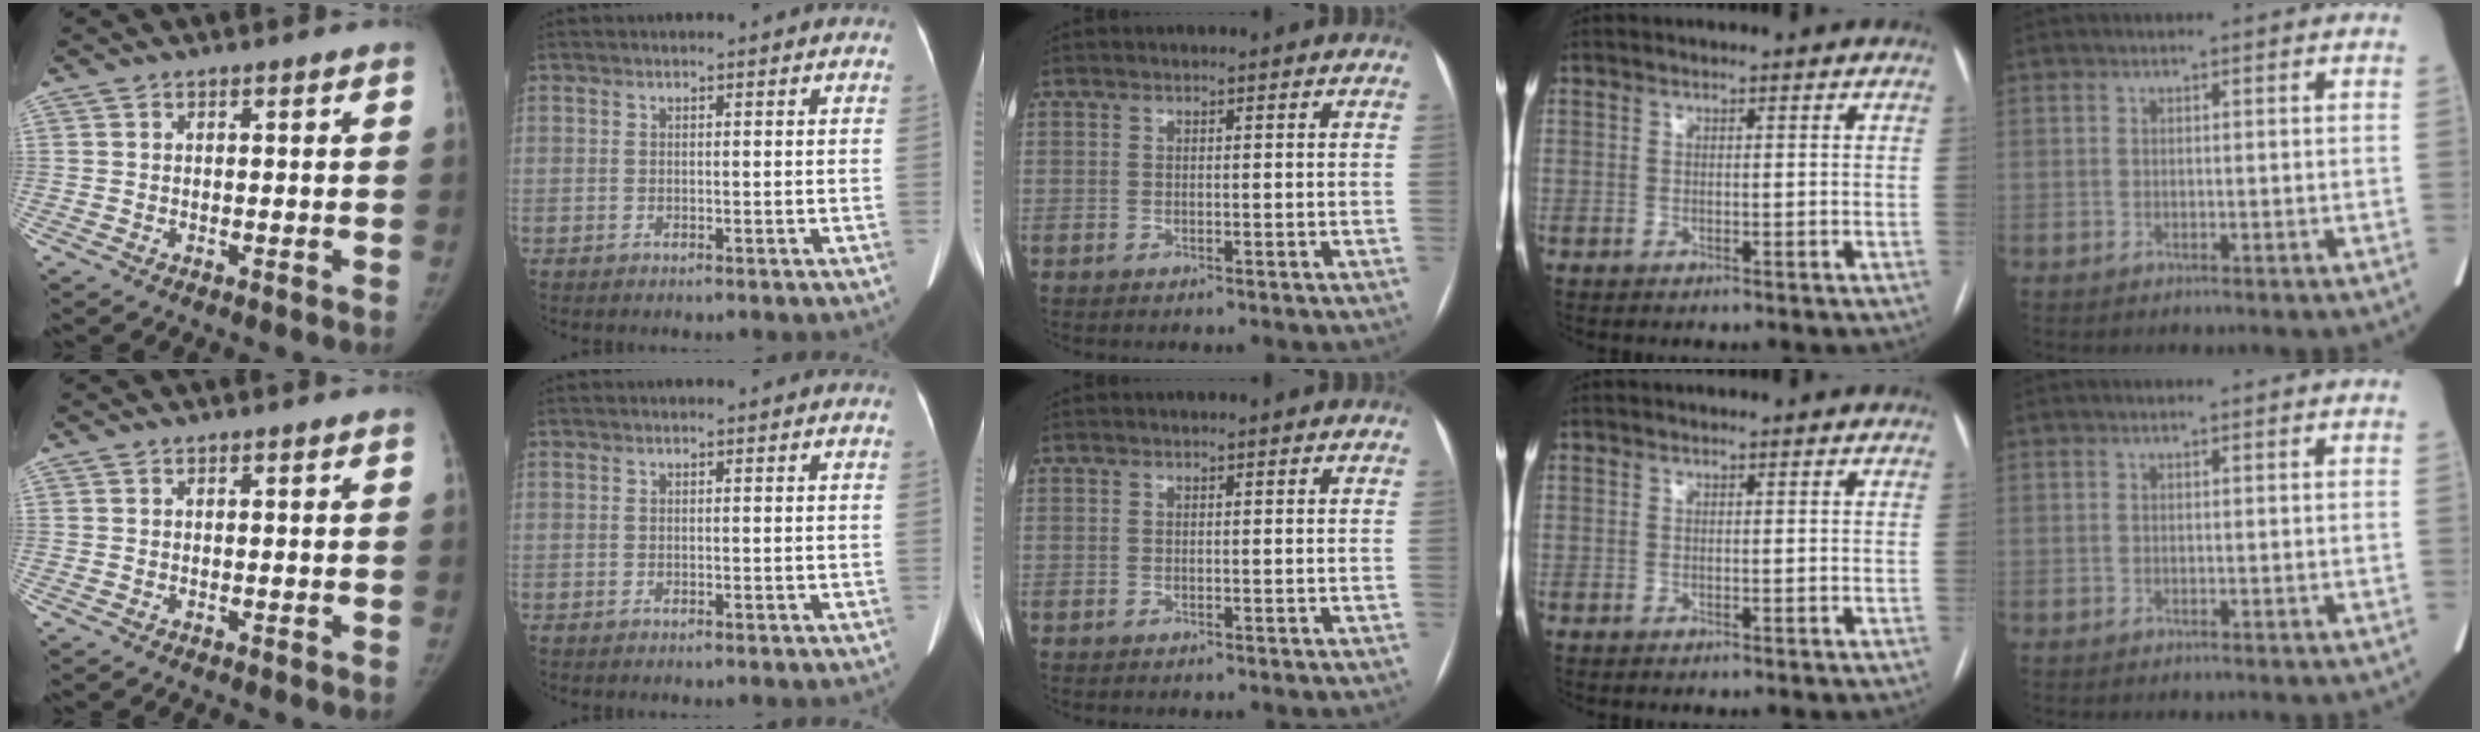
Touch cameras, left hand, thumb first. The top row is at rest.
{}